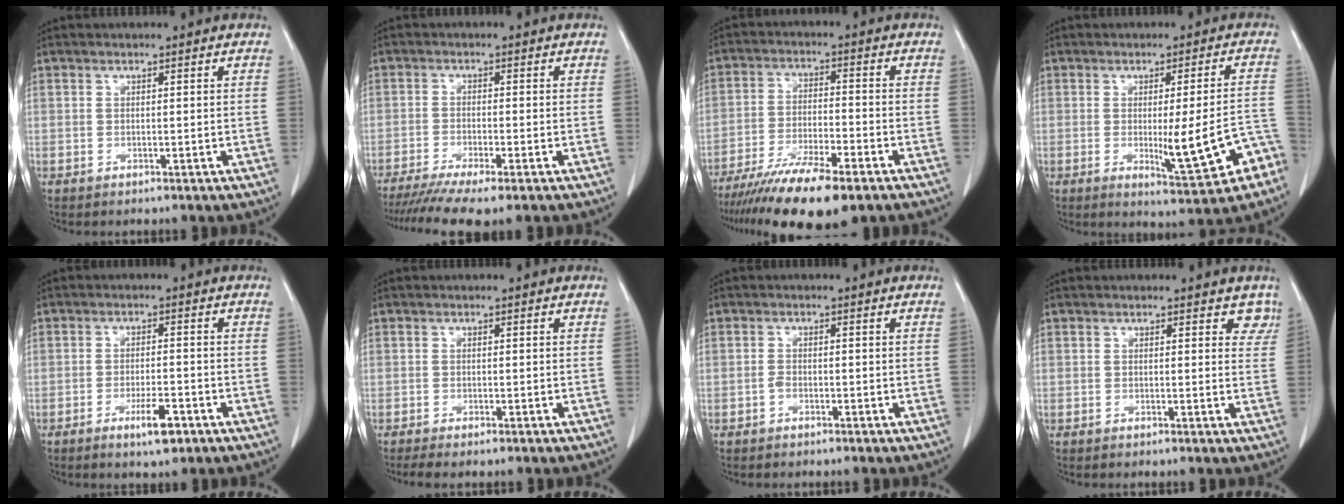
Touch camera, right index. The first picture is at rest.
{"total": 9.7, "force": [-7.7, 0.5, 5.8], "torque": [-0.088, -0.016, -0.119]}
{"total": 14.4, "force": [-10.7, 2.1, 9.4], "torque": [-0.170, -0.033, -0.177]}
{"total": 10.7, "force": [-3.7, 1.6, 9.9], "torque": [-0.123, 0.002, -0.037]}
{"total": 4.6, "force": [-2.5, 0.9, 3.7], "torque": [-0.067, -0.003, -0.040]}
{"total": 1.9, "force": [-1.5, 0.2, 1.2], "torque": [-0.023, -0.006, -0.022]}
{"total": 0.9, "force": [-0.6, 0.4, 0.6], "torque": [-0.011, 0.003, -0.011]}
{"total": 3.1, "force": [2.5, 1.5, 0.8], "torque": [0.014, -0.007, 0.012]}